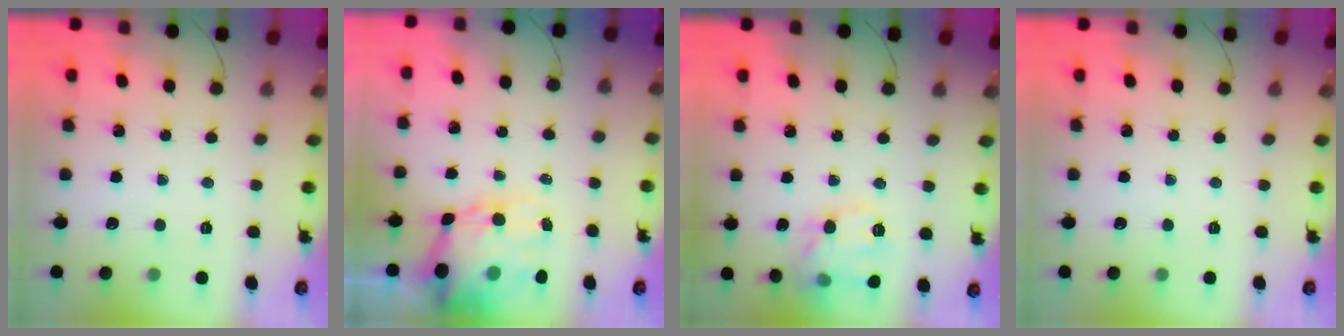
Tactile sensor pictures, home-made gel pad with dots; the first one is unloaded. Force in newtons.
{"total": 15.0, "press": 14.6, "slide": 3.5}
{"total": 11.4, "press": 11.4, "slide": 0.3}
{"total": 0.0}